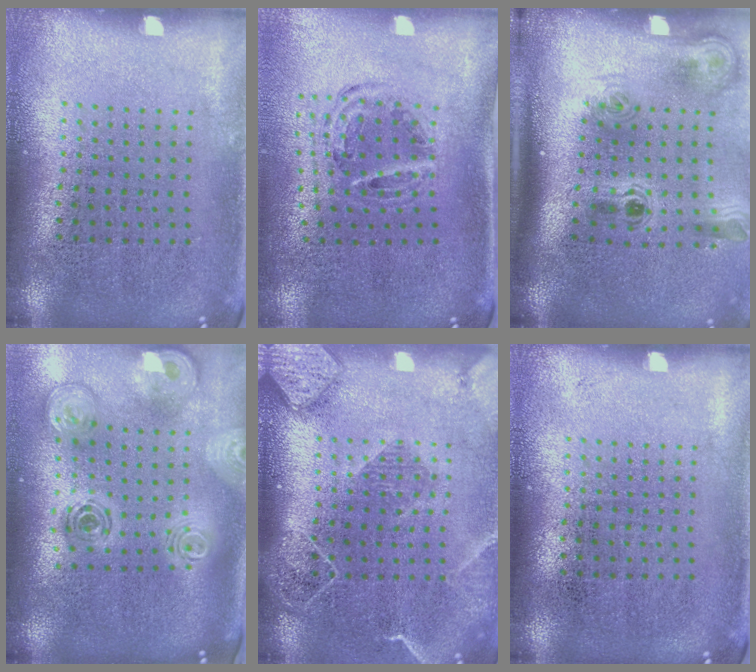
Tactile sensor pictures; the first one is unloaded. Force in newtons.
{"total": 0.9, "press": 0.9, "slide": 0.2}
{"total": 2.3, "press": 1.5, "slide": 1.7}
{"total": 2.0, "press": 1.7, "slide": 1.1}
{"total": 2.2, "press": 1.9, "slide": 1.1}
{"total": 0.0}